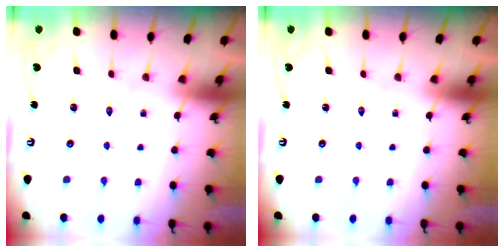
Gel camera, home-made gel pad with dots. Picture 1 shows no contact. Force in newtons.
{"total": 0.0}